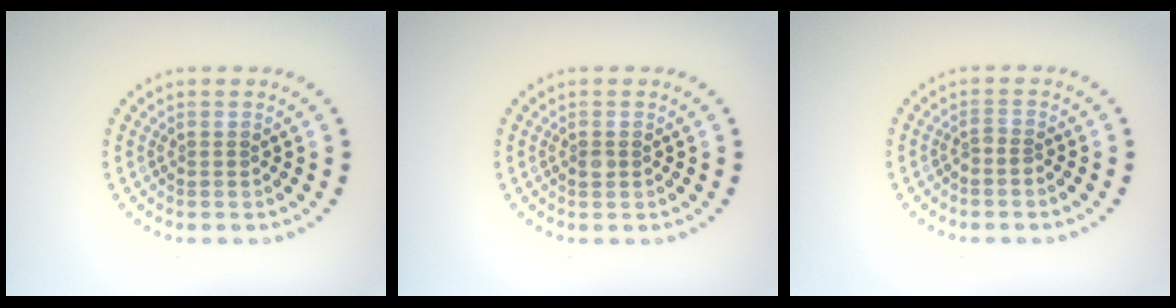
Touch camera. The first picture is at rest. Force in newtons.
{"total": 0.7, "press": 0.7, "slide": 0.0}
{"total": 0.8, "press": 0.5, "slide": 0.6}